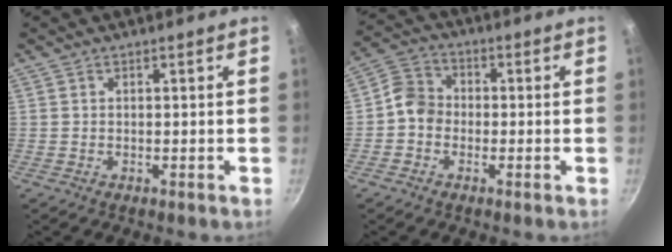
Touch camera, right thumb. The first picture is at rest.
{"total": 5.8, "force": [-1.3, 5.0, 2.7], "torque": [-0.023, 0.020, -0.044]}